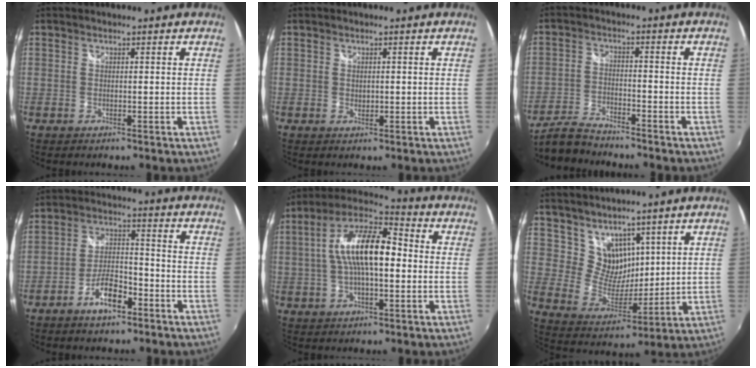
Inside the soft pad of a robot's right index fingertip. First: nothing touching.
{"total": 1.0, "force": [0.3, 0.8, 0.4], "torque": [-0.004, 0.000, 0.007]}
{"total": 6.5, "force": [-5.8, 1.6, 2.3], "torque": [-0.060, -0.003, -0.112]}
{"total": 7.7, "force": [-4.8, 3.0, 5.2], "torque": [-0.107, 0.014, -0.079]}
{"total": 14.9, "force": [0.3, 6.0, 13.6], "torque": [-0.251, 0.020, -0.004]}
{"total": 9.3, "force": [6.1, 6.3, 3.1], "torque": [-0.049, -0.001, 0.131]}